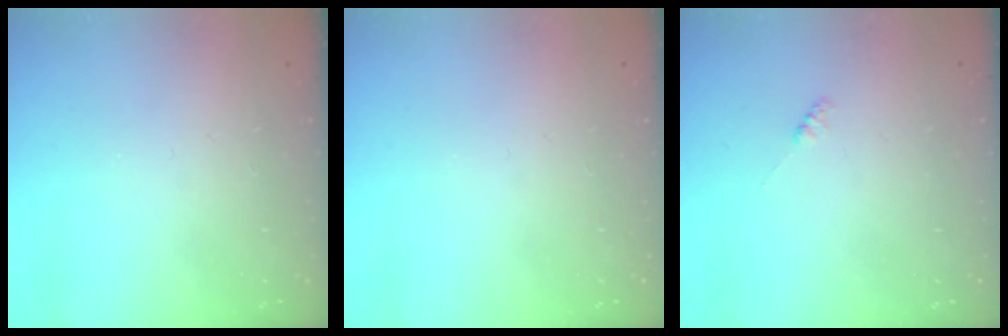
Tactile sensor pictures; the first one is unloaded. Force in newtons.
{"total": 0.0}
{"total": 1.9, "press": 1.9, "slide": 0.3}